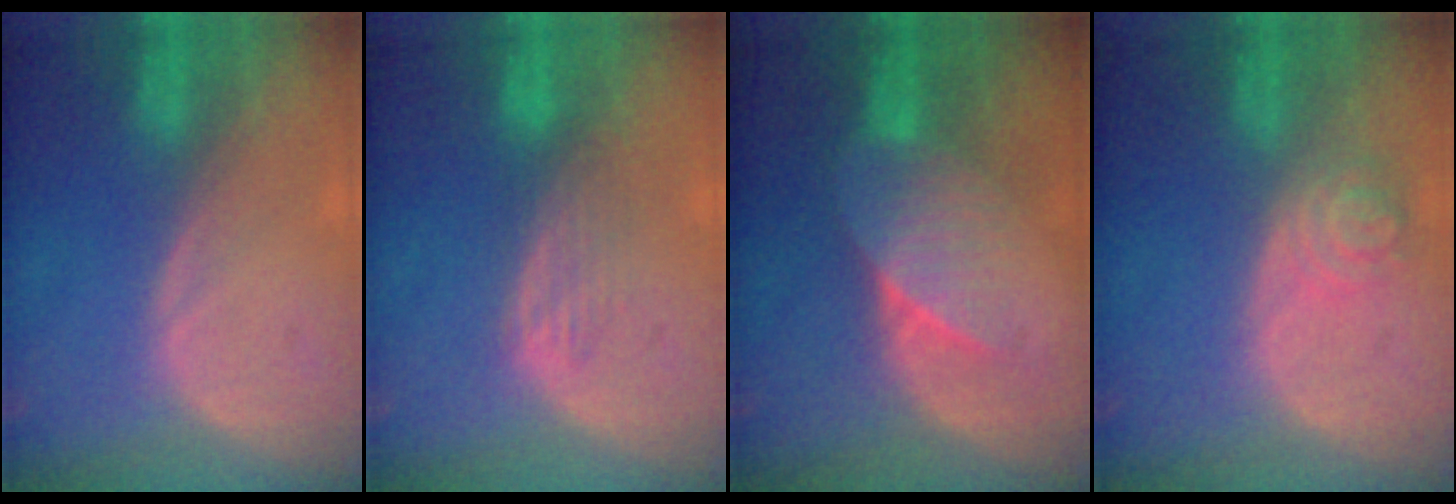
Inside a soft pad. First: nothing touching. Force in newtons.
{"total": 3.8, "press": 3.2, "slide": 1.9}
{"total": 6.8, "press": 6.4, "slide": 2.3}
{"total": 4.3, "press": 4.1, "slide": 1.3}